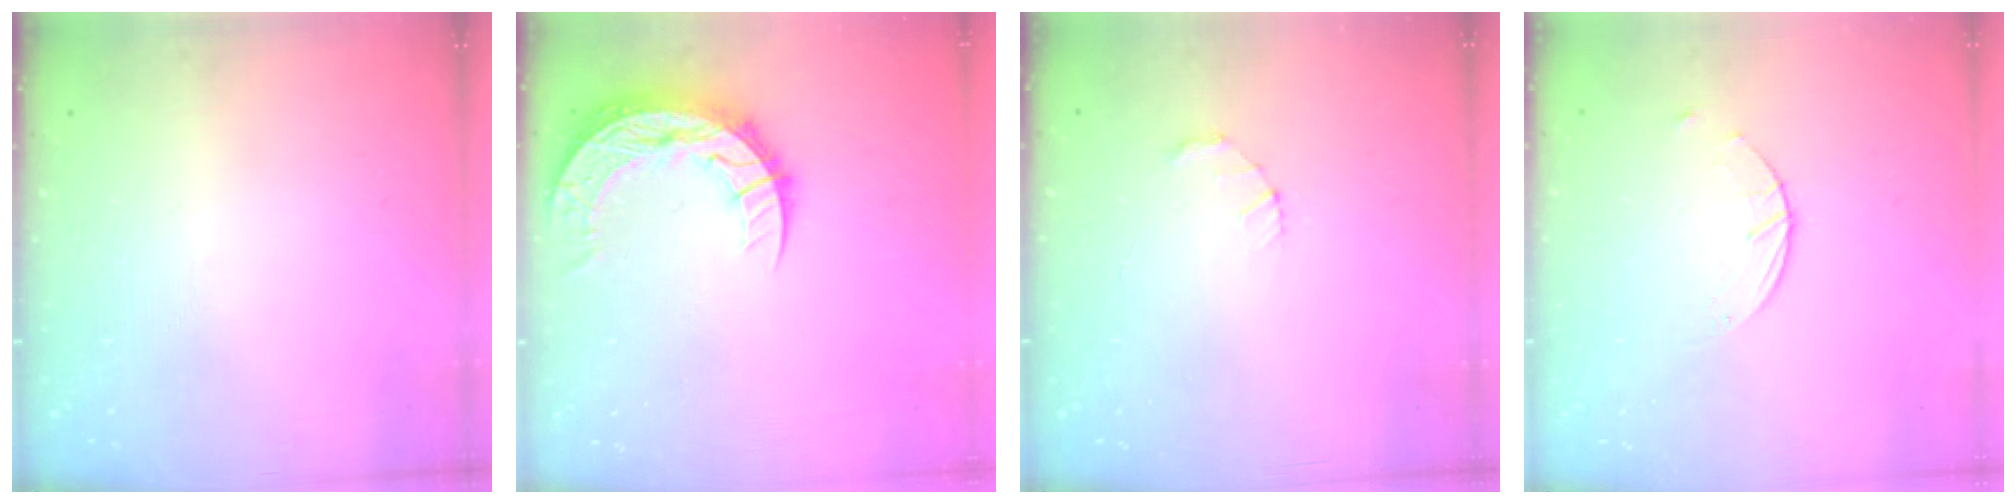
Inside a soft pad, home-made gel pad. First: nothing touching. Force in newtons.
{"total": 12.6, "press": 12.6, "slide": 0.9}
{"total": 1.4, "press": 1.3, "slide": 0.3}
{"total": 2.6, "press": 2.6, "slide": 0.4}